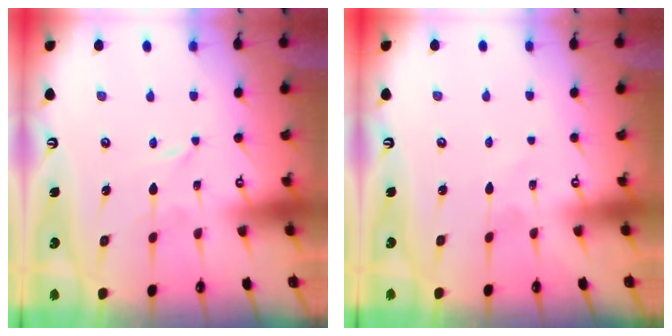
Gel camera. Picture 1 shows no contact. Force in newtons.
{"total": 1.1, "press": 1.1, "slide": 0.1}